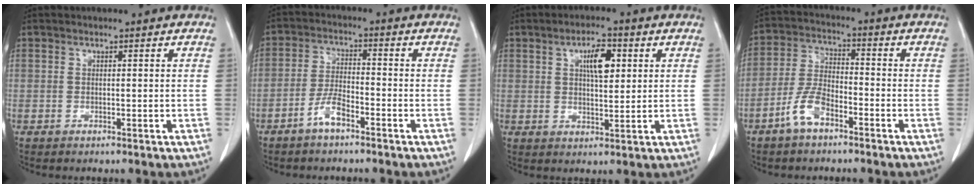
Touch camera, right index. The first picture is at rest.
{"total": 4.5, "force": [-3.0, 1.1, 3.2], "torque": [-0.068, 0.005, -0.058]}
{"total": 5.9, "force": [2.0, 2.0, 5.2], "torque": [-0.087, 0.005, 0.034]}
{"total": 6.6, "force": [-4.0, 2.6, 4.6], "torque": [-0.104, 0.007, -0.080]}